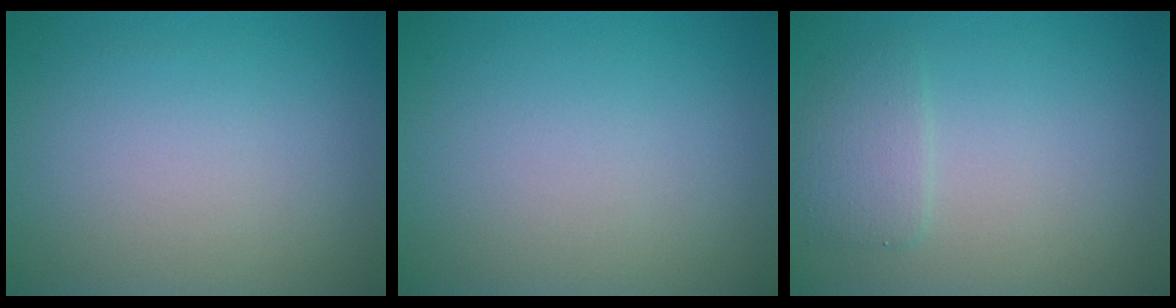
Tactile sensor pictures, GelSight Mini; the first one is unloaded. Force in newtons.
{"total": 0.0}
{"total": 2.0, "press": 2.0, "slide": 0.2}